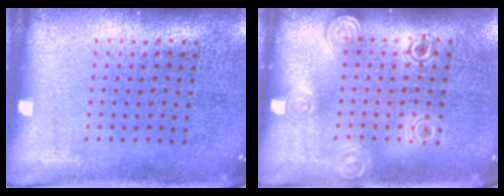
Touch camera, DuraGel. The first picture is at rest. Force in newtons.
{"total": 1.3, "press": 1.2, "slide": 0.4}